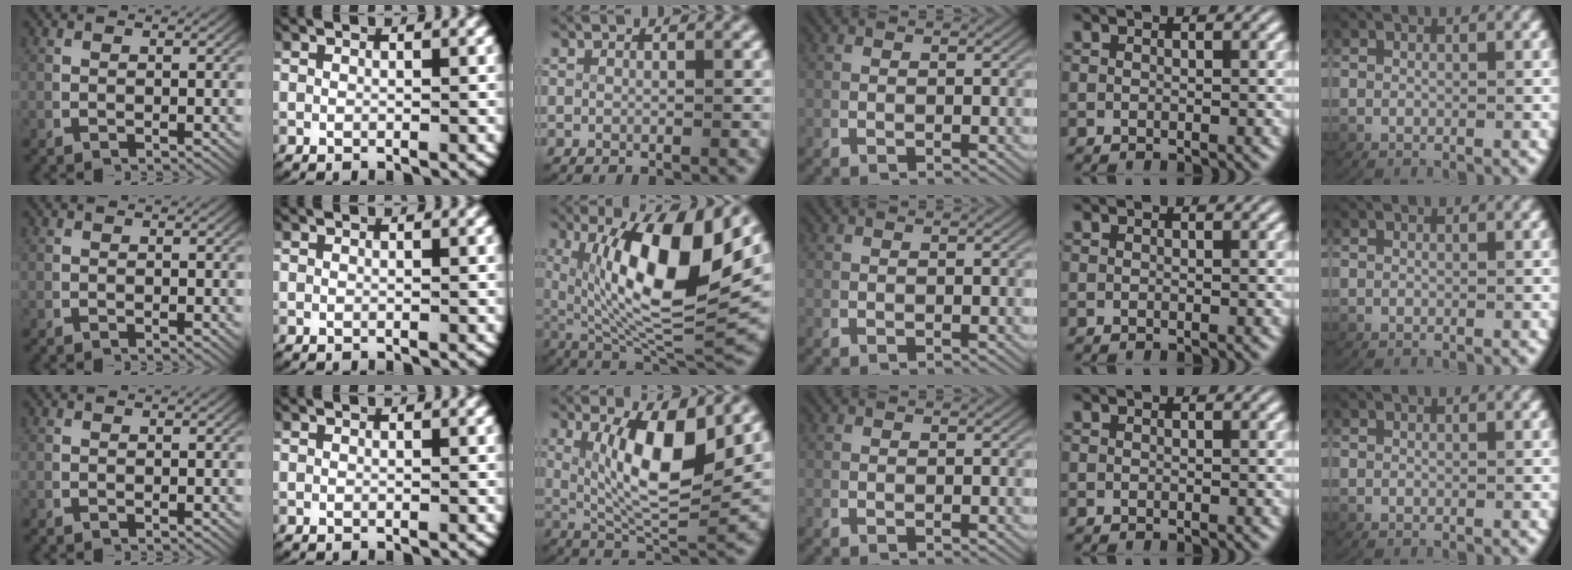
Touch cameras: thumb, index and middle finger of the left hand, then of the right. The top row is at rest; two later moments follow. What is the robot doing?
{"motion": "lift_and_place", "object": "plastic wrap"}